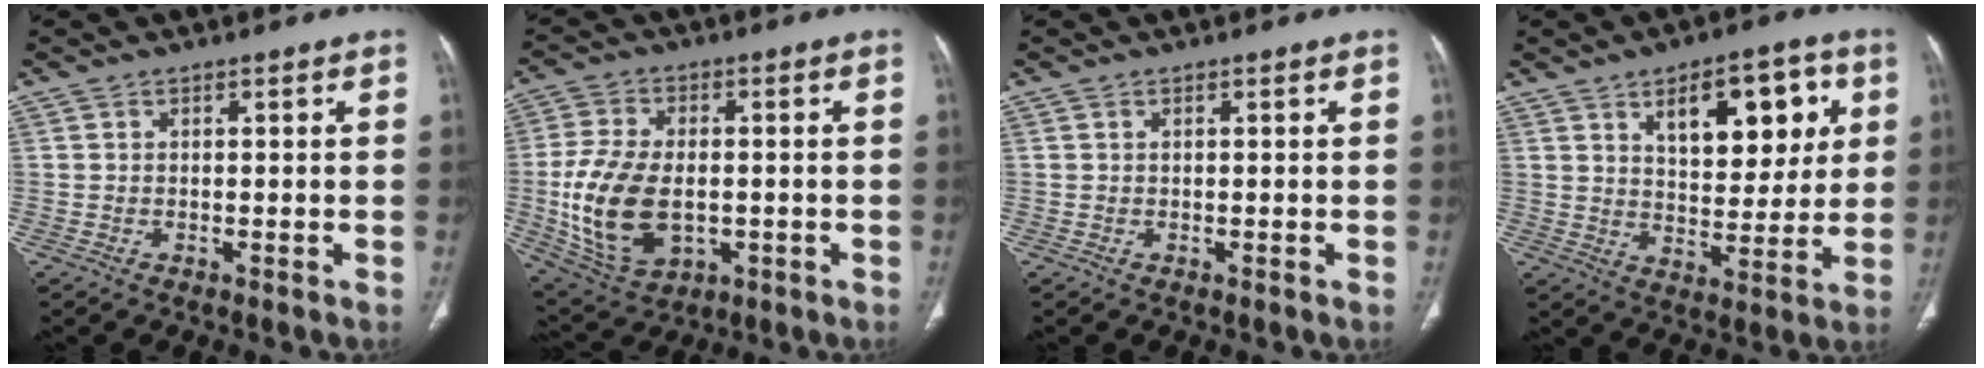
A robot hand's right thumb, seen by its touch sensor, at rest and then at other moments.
{"total": 16.2, "force": [-2.0, 9.9, 12.6], "torque": [-0.246, -0.003, -0.018]}
{"total": 0.0}
{"total": 15.0, "force": [5.9, 7.5, 11.5], "torque": [-0.117, -0.019, 0.091]}